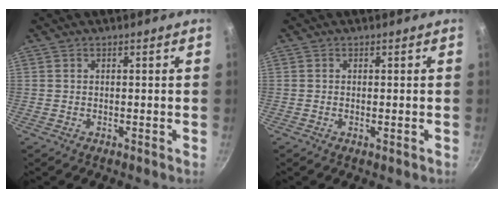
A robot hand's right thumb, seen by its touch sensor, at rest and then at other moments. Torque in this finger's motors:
{"motor_torque": [-0.66, -0.38, -0.09, -0.08, -0.01]}